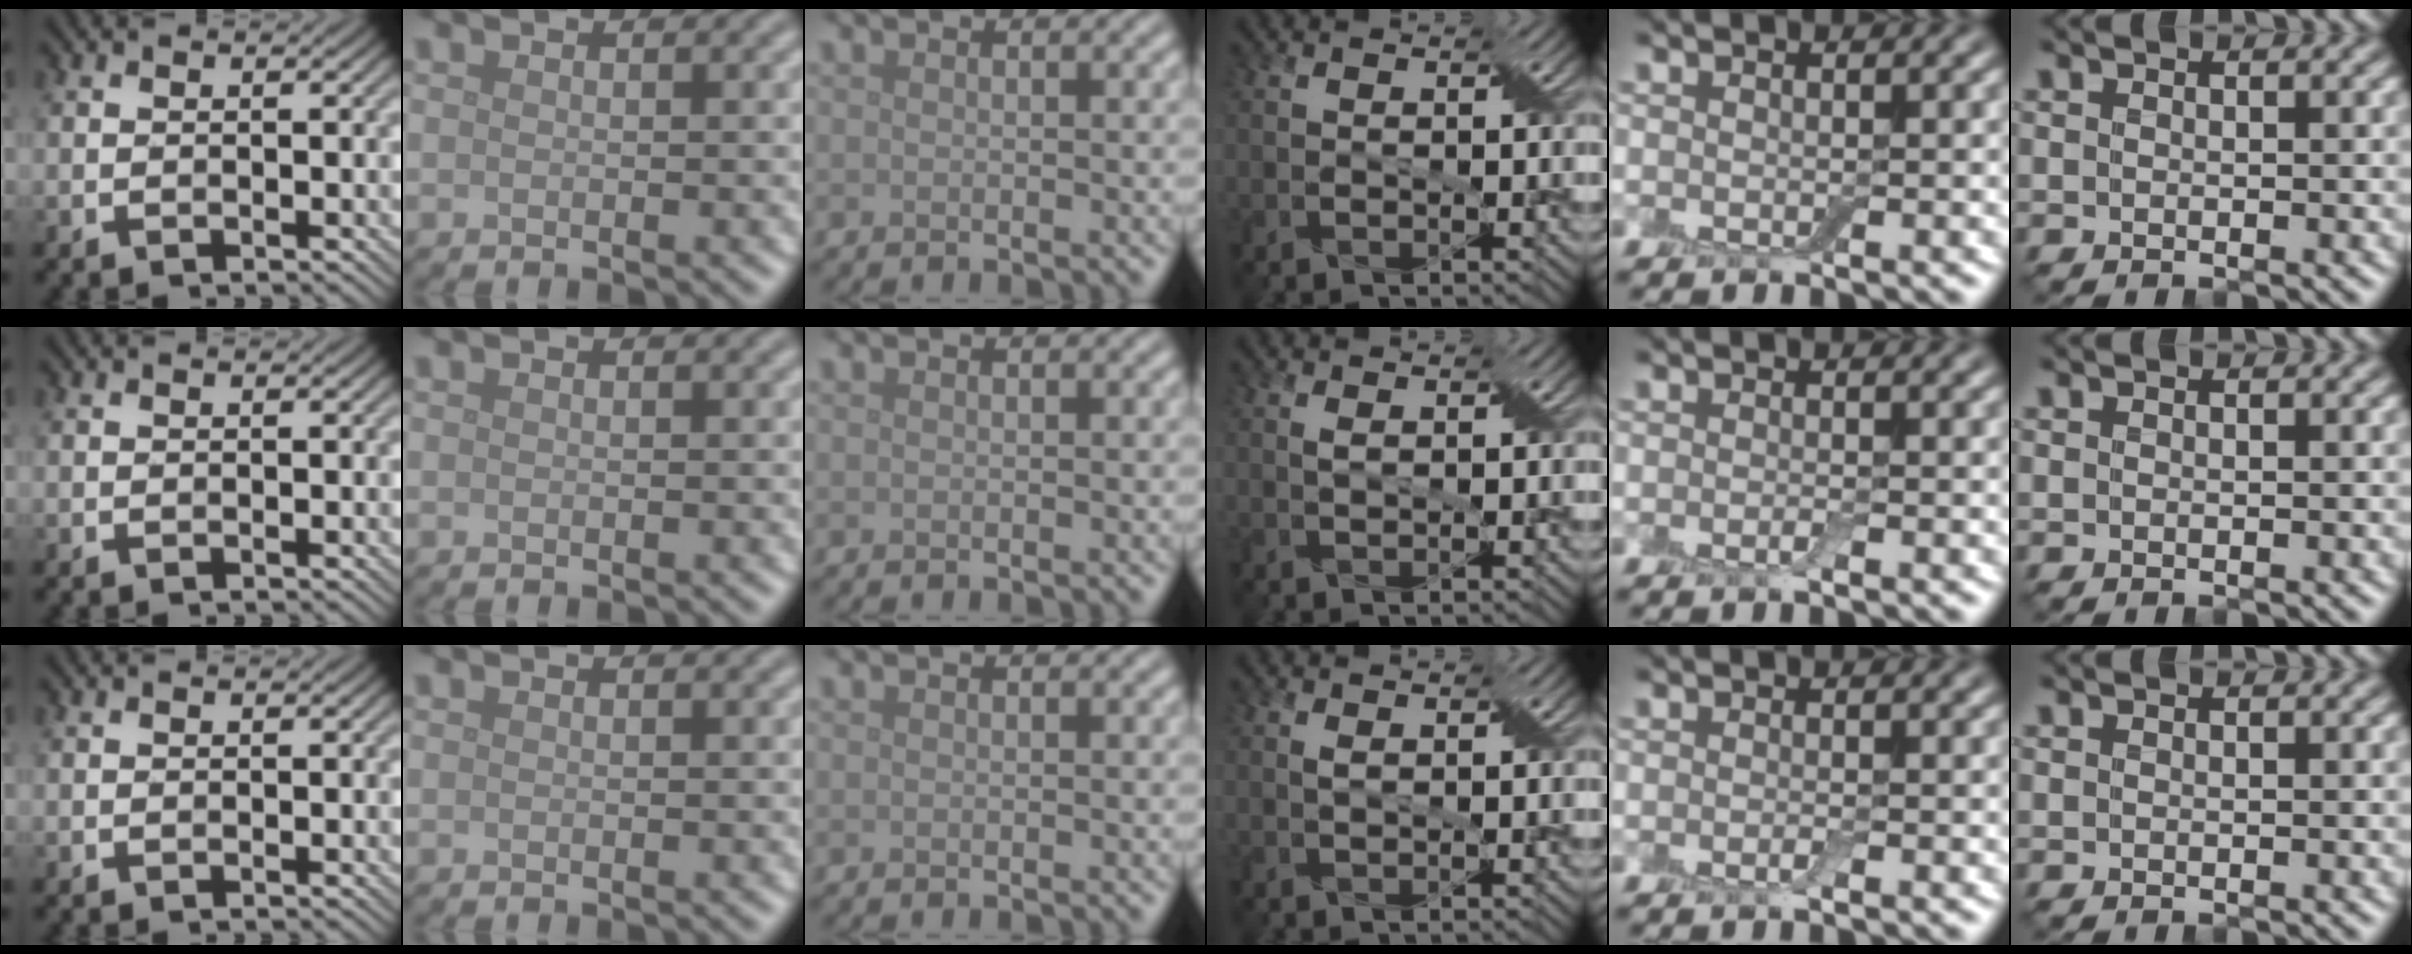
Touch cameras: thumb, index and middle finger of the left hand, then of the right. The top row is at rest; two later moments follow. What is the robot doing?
{"motion": "shake", "object": "box of matches"}